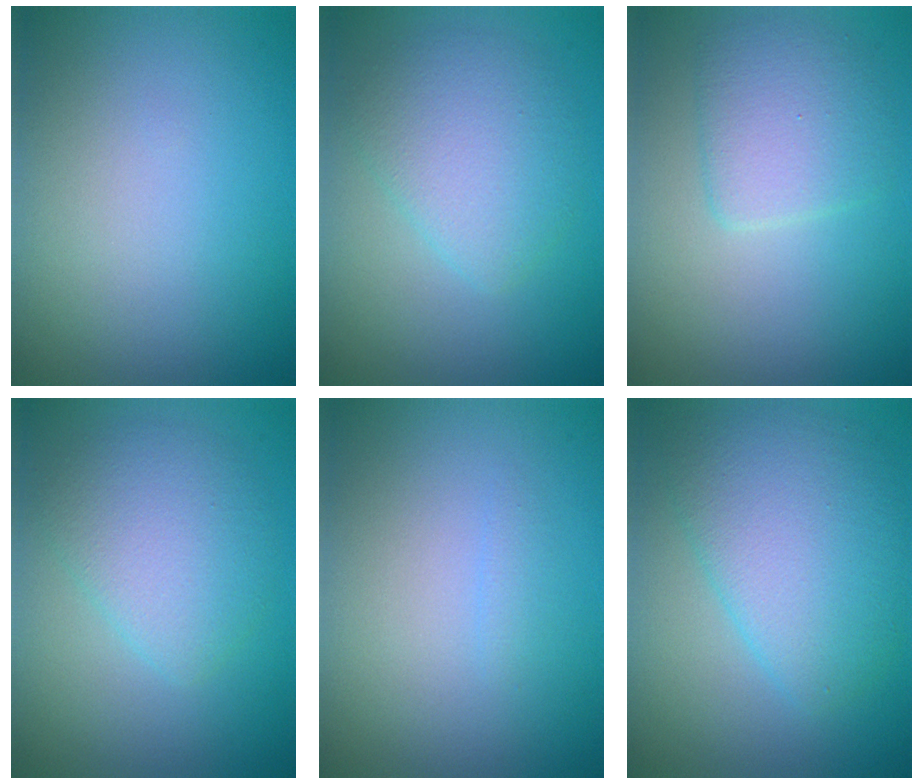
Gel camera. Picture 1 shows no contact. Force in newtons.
{"total": 4.0, "press": 4.0, "slide": 0.1}
{"total": 3.3, "press": 3.3, "slide": 0.1}
{"total": 4.0, "press": 4.0, "slide": 0.1}
{"total": 0.6, "press": 0.6, "slide": 0.0}
{"total": 6.1, "press": 6.1, "slide": 0.1}